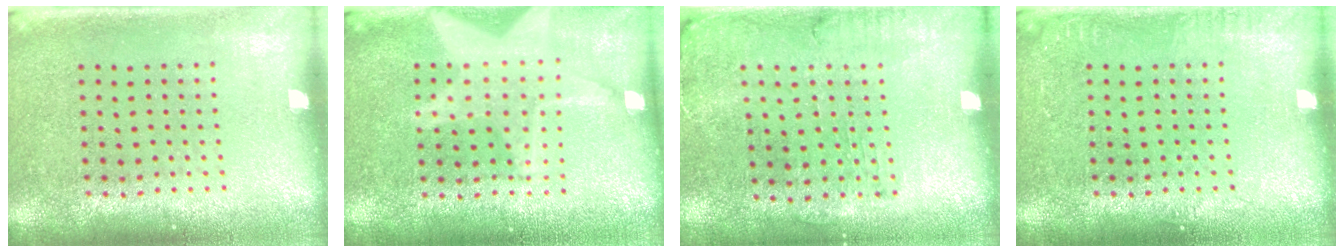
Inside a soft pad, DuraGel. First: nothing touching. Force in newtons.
{"total": 2.6, "press": 2.6, "slide": 0.4}
{"total": 1.3, "press": 1.2, "slide": 0.5}
{"total": 0.8, "press": 0.8, "slide": 0.0}